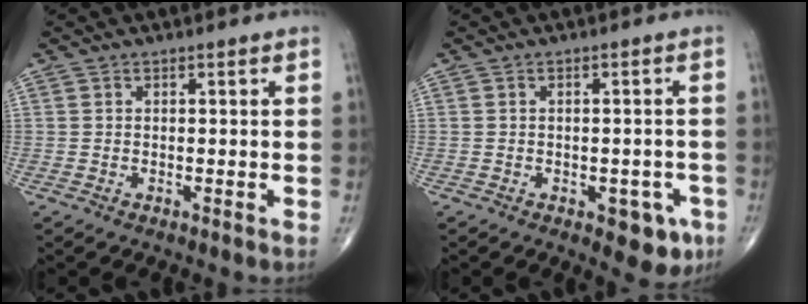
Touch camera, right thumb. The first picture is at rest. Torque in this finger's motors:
{"motor_torque": [0.55, 0.73, -0.01, -0.20, 0.01]}